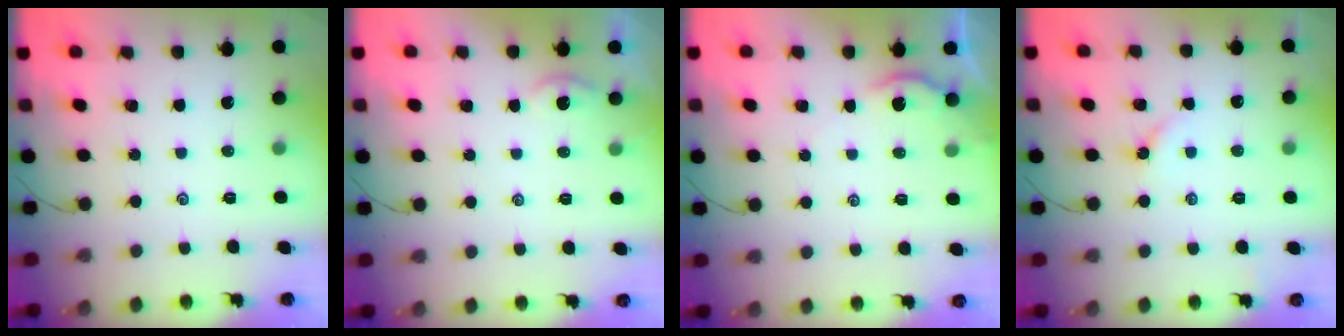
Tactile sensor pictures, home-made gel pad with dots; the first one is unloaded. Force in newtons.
{"total": 0.6, "press": 0.6, "slide": 0.2}
{"total": 2.3, "press": 2.2, "slide": 0.4}
{"total": 2.9, "press": 2.9, "slide": 0.4}